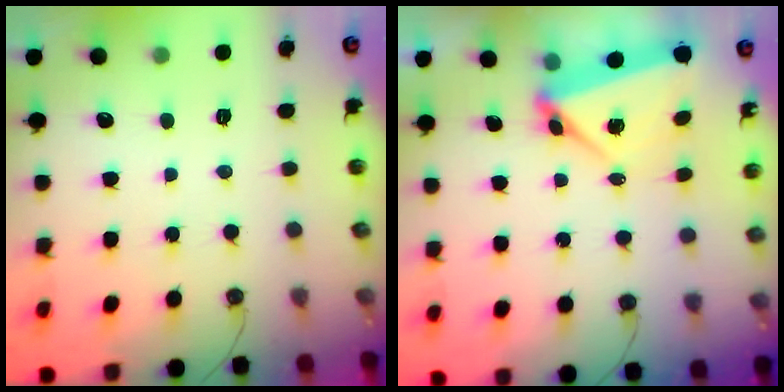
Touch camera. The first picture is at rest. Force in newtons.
{"total": 5.5, "press": 5.5, "slide": 0.6}